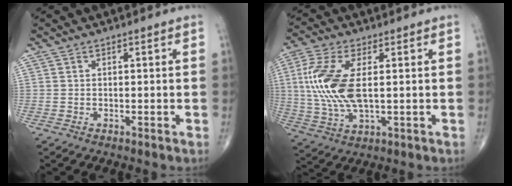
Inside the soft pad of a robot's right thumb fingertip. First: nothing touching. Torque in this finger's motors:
{"motor_torque": [0.92, 2.97, 0.78, -0.54, 0.50]}